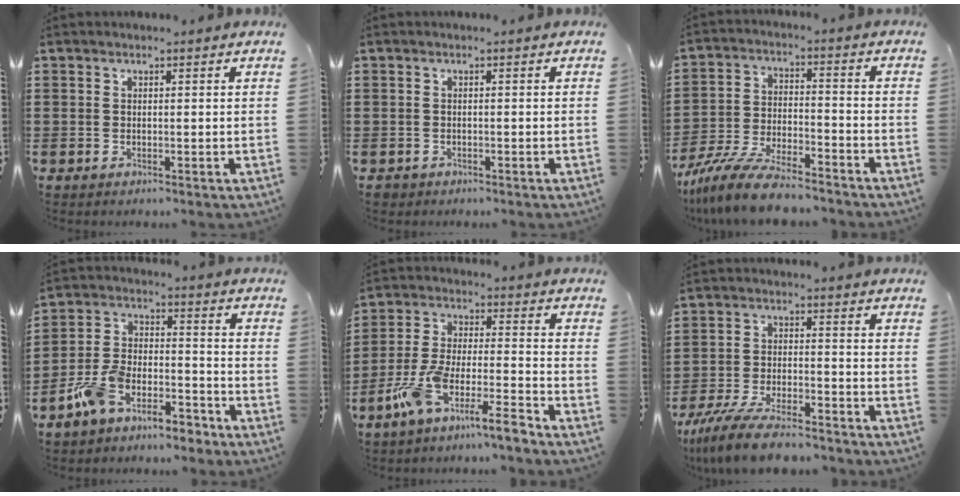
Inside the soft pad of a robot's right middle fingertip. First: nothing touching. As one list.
[{"total": 0.7, "force": [-0.6, 0.4, 0.0], "torque": [-0.001, 0.003, -0.015]}, {"total": 9.6, "force": [-8.6, 1.5, 4.1], "torque": [-0.084, 0.016, -0.167]}, {"total": 8.2, "force": [-7.0, 2.8, 3.3], "torque": [-0.075, 0.018, -0.140]}, {"total": 9.0, "force": [-7.4, 0.4, 5.0], "torque": [-0.118, -0.004, -0.152]}, {"total": 8.1, "force": [-7.1, 1.3, 3.6], "torque": [-0.075, 0.007, -0.136]}]